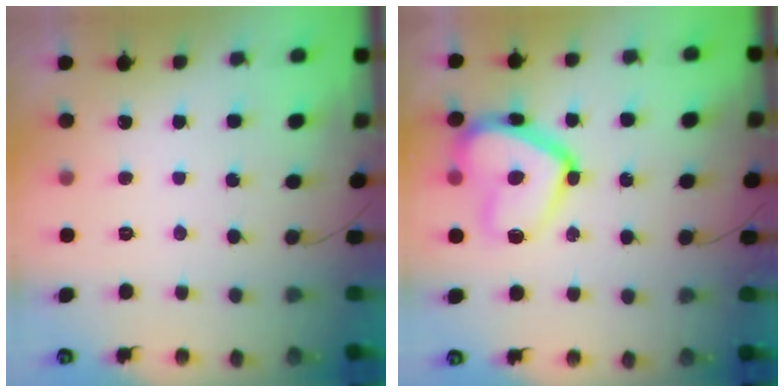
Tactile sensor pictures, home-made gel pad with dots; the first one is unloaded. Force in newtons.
{"total": 16.4, "press": 16.4, "slide": 1.6}